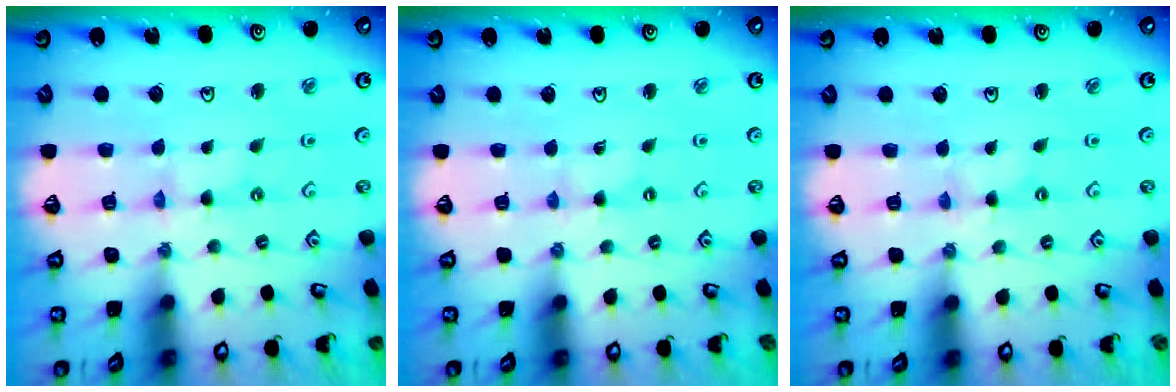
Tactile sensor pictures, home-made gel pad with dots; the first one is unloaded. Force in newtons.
{"total": 0.0}
{"total": 0.0}